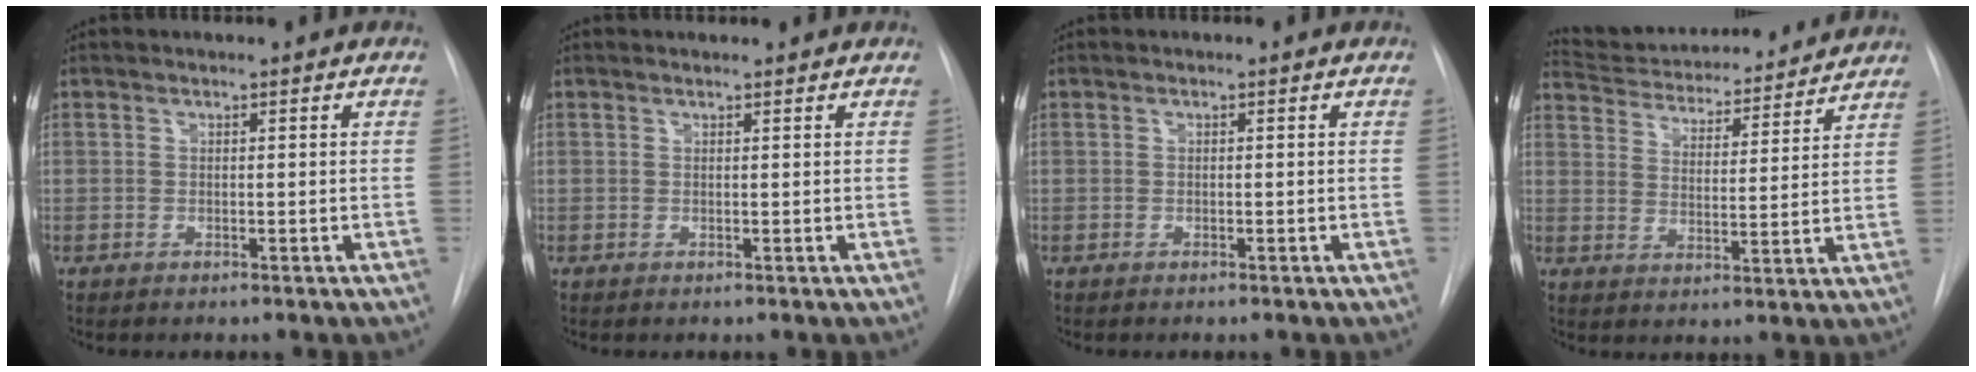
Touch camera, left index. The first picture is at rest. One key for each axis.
{"total": 1.4, "fx": 1.4, "fy": 0.1, "fz": 0.2, "tx": -0.009, "ty": 0.012, "tz": 0.021}
{"total": 0.0}
{"total": 19.6, "fx": 18.4, "fy": 4.1, "fz": 5.4, "tx": -0.086, "ty": 0.012, "tz": 0.256}